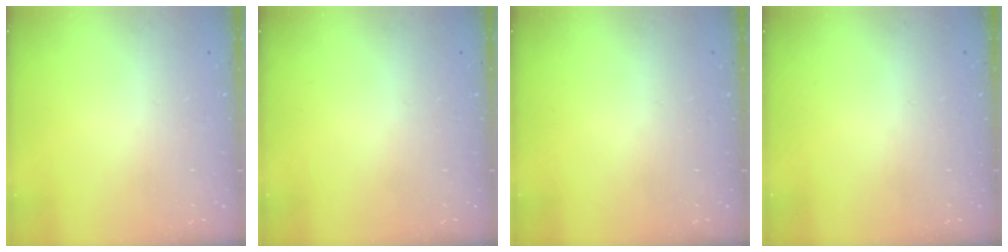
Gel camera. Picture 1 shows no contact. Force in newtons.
{"total": 0.0}
{"total": 0.0}
{"total": 0.0}